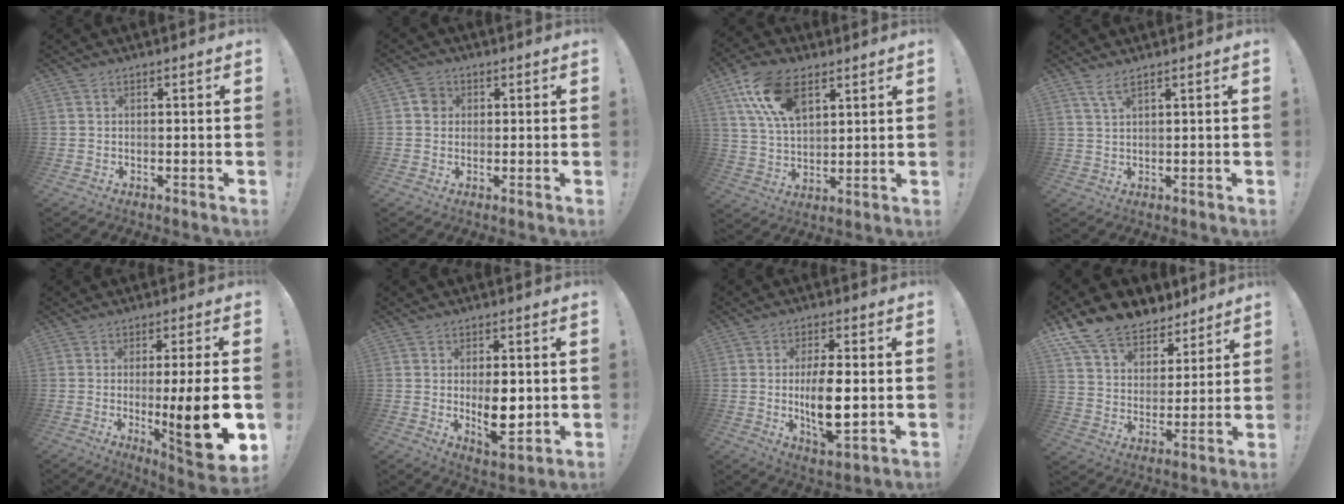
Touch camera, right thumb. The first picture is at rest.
{"total": 3.7, "force": [0.5, 3.4, 1.4], "torque": [-0.006, 0.004, 0.007]}
{"total": 15.3, "force": [7.7, 8.5, 10.1], "torque": [-0.197, -0.020, 0.142]}
{"total": 3.1, "force": [2.1, 0.2, 2.3], "torque": [-0.054, -0.003, 0.037]}
{"total": 15.7, "force": [-2.7, 1.4, 15.4], "torque": [-0.218, -0.001, -0.030]}
{"total": 9.7, "force": [0.2, 4.4, 8.6], "torque": [-0.125, -0.019, 0.004]}
{"total": 11.3, "force": [-0.3, 4.1, 10.5], "torque": [-0.179, -0.020, -0.013]}
{"total": 13.7, "force": [10.9, 7.4, 4.0], "torque": [-0.077, -0.082, 0.205]}